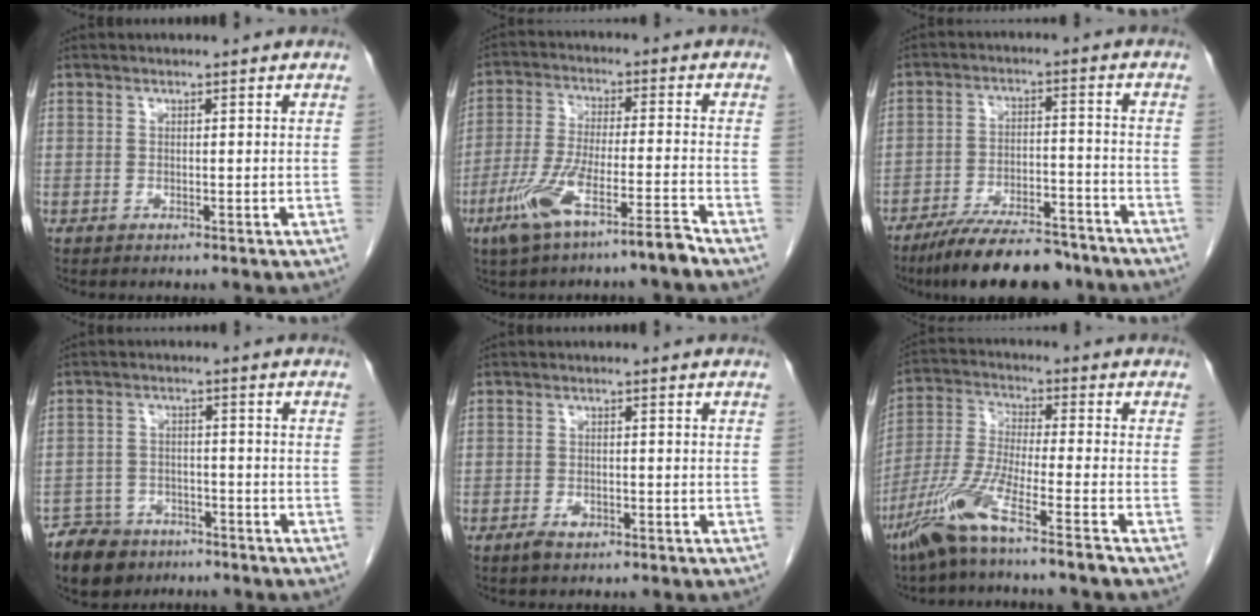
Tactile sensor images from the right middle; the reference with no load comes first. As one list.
[{"total": 9.7, "force": [-6.4, 0.4, 7.3], "torque": [-0.149, -0.009, -0.120]}, {"total": 14.6, "force": [-12.2, 3.8, 7.0], "torque": [-0.109, 0.004, -0.191]}, {"total": 7.0, "force": [-5.3, 4.4, 1.5], "torque": [-0.034, 0.005, -0.089]}, {"total": 1.9, "force": [-1.1, 0.9, 1.2], "torque": [-0.023, 0.001, -0.016]}, {"total": 10.1, "force": [-6.9, -0.6, 7.3], "torque": [-0.160, -0.026, -0.140]}]